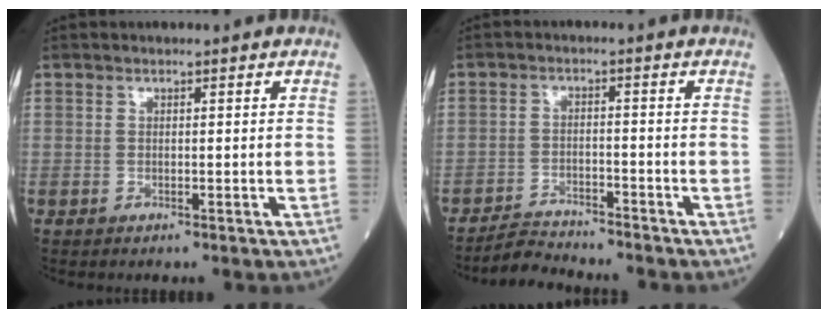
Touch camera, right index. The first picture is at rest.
{"total": 3.9, "force": [-3.9, -0.3, -0.3], "torque": [0.003, -0.014, -0.067]}